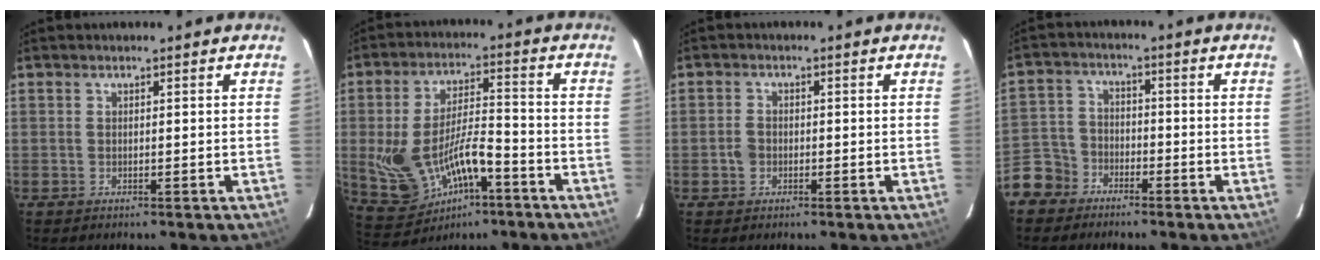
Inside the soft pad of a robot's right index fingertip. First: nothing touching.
{"total": 14.5, "force": [-5.2, 8.2, 10.8], "torque": [-0.226, -0.002, -0.066]}
{"total": 2.2, "force": [-0.7, 1.8, 0.9], "torque": [-0.019, 0.005, -0.014]}
{"total": 7.5, "force": [-5.1, 5.4, 1.1], "torque": [-0.038, 0.022, -0.105]}